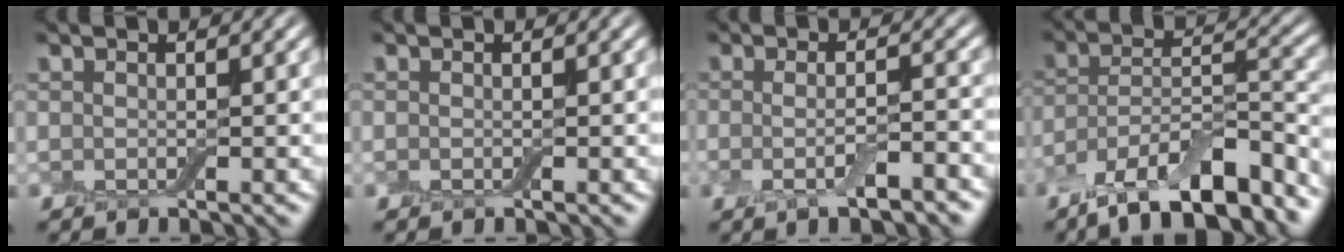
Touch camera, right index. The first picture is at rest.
{"total": 0.0}
{"total": 3.2, "force": [-1.0, 0.7, 3.0], "torque": [-0.059, -0.004, -0.019]}
{"total": 11.3, "force": [-8.5, 3.7, 6.5], "torque": [-0.110, 0.011, -0.151]}